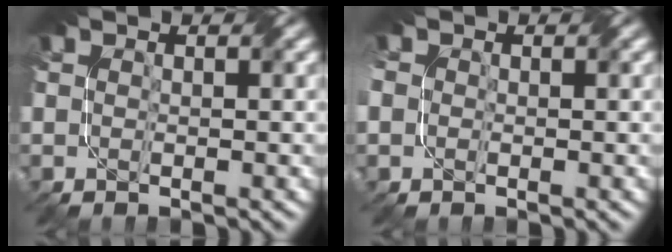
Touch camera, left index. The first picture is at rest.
{"total": 1.6, "force": [0.4, 1.5, 0.3], "torque": [-0.005, 0.010, 0.003]}